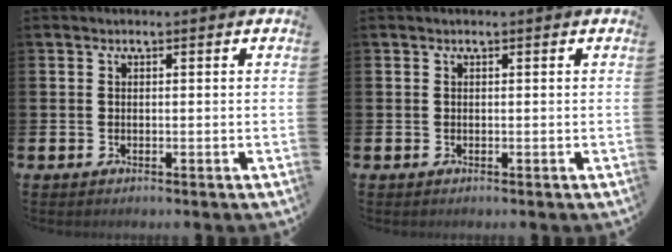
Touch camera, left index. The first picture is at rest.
{"total": 0.0}